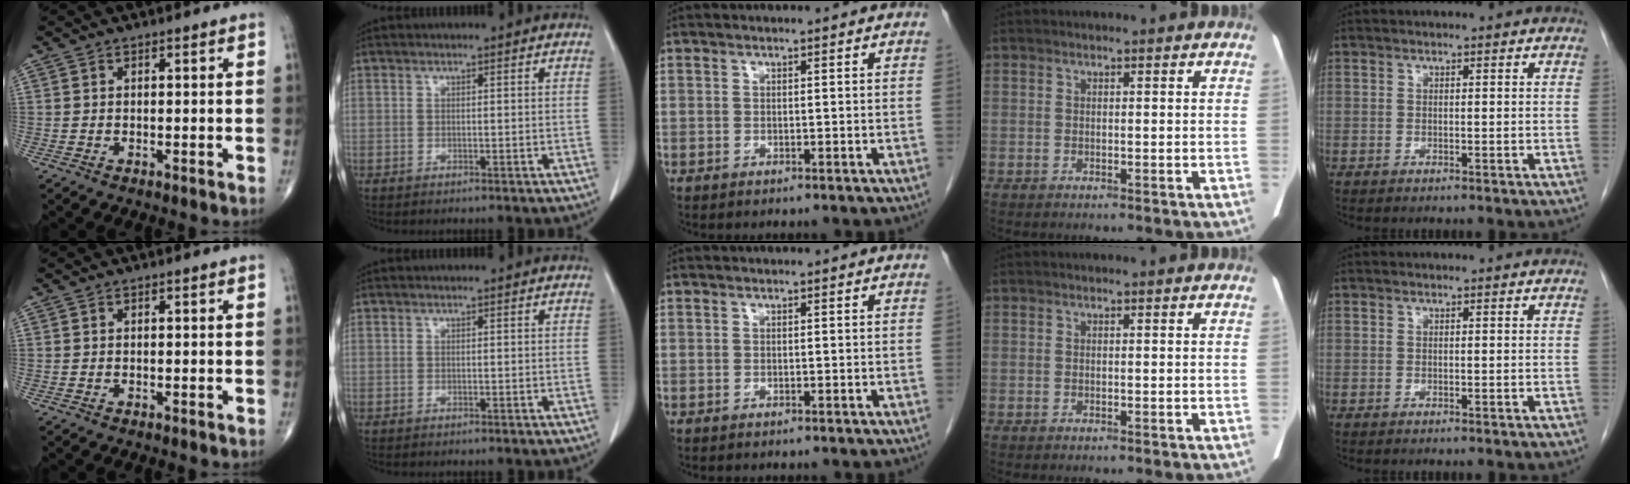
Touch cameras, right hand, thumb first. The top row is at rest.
{}